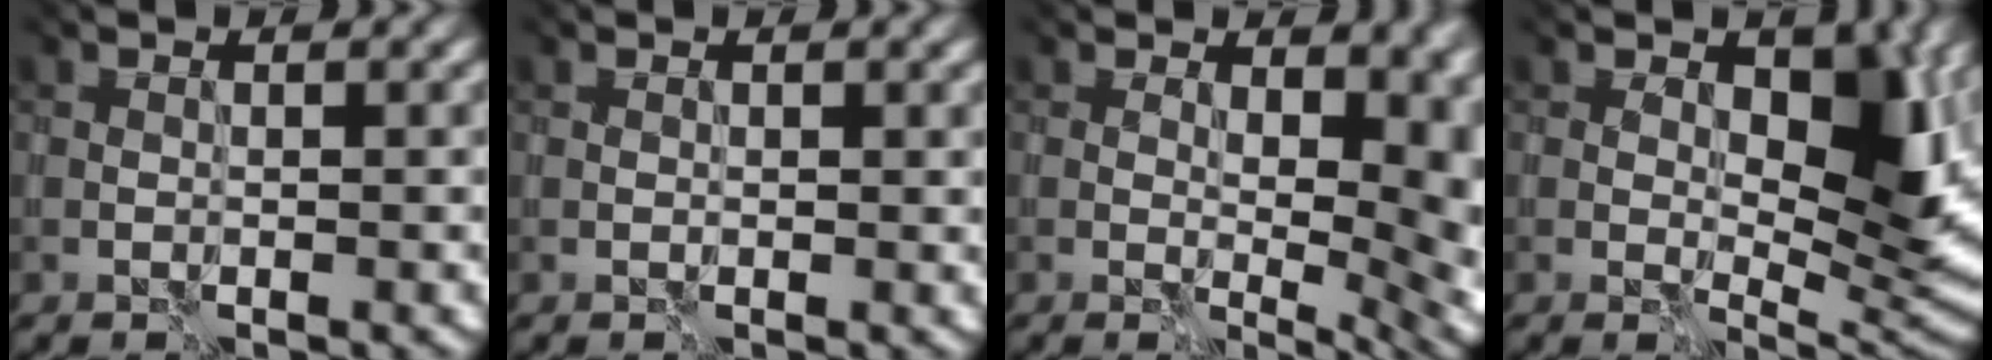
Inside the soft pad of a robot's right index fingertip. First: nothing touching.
{"total": 0.0}
{"total": 9.7, "force": [2.0, 5.3, 7.8], "torque": [-0.056, 0.012, 0.029]}
{"total": 8.0, "force": [1.8, 4.5, 6.3], "torque": [-0.084, -0.004, 0.032]}